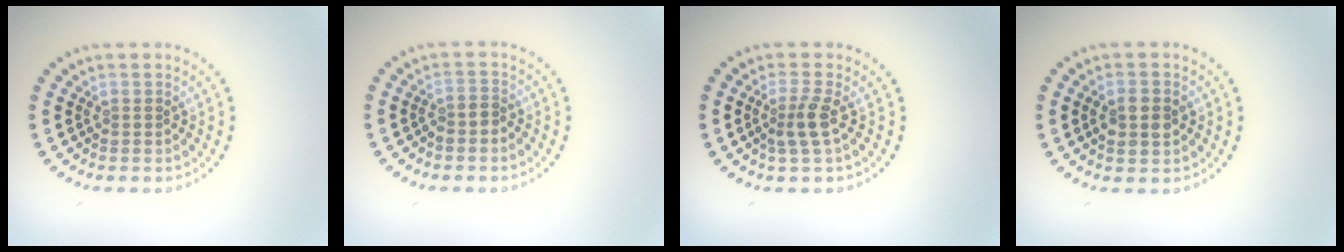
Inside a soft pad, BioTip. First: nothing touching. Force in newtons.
{"total": 1.1, "press": 0.8, "slide": 0.8}
{"total": 2.2, "press": 1.8, "slide": 1.3}
{"total": 2.7, "press": 2.7, "slide": 0.2}